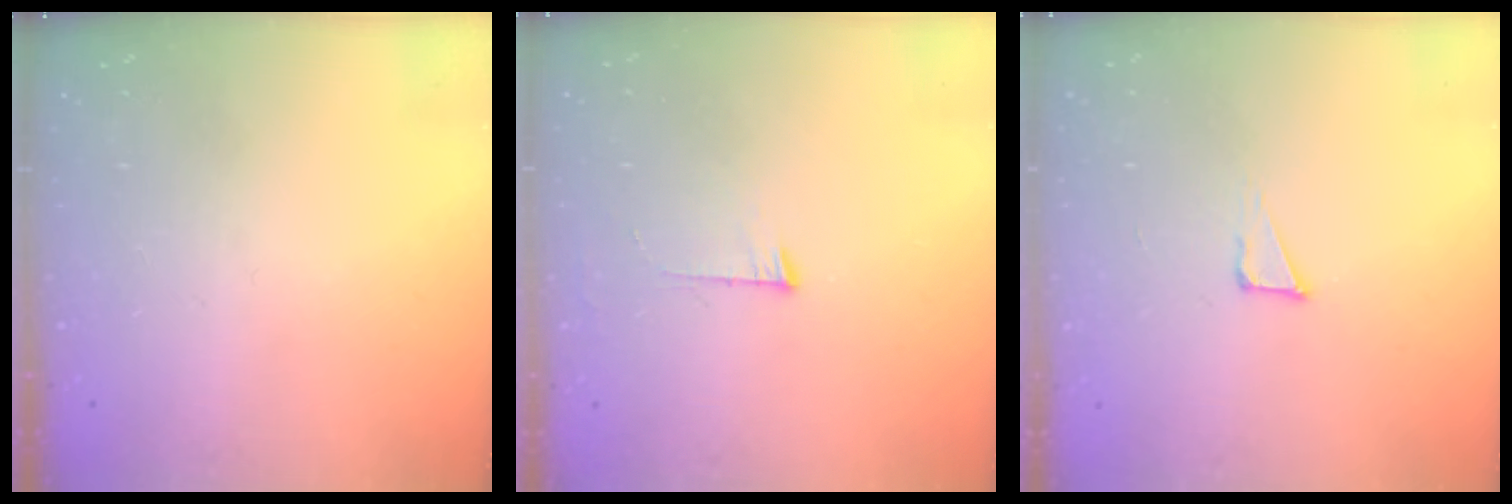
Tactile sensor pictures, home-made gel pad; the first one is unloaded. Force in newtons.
{"total": 4.3, "press": 4.2, "slide": 0.5}
{"total": 3.3, "press": 3.2, "slide": 0.8}